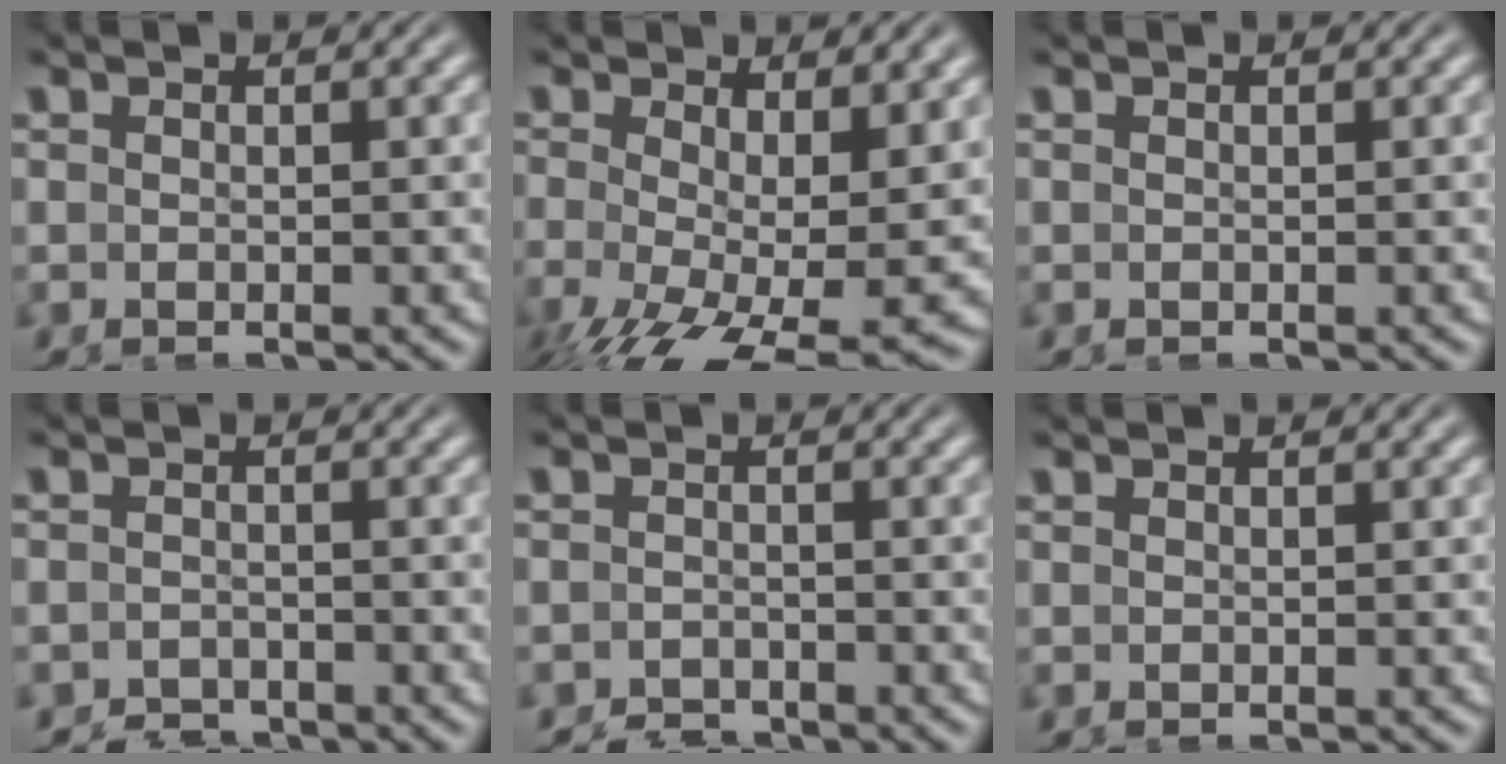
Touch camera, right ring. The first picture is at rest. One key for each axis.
{"total": 7.2, "fx": -4.4, "fy": 2.7, "fz": 5.1, "tx": -0.100, "ty": -0.063, "tz": -0.045}
{"total": 0.0}
{"total": 4.0, "fx": -3.7, "fy": 1.4, "fz": -0.1, "tx": 0.010, "ty": -0.021, "tz": -0.065}
{"total": 3.5, "fx": -3.4, "fy": 0.8, "fz": -0.3, "tx": 0.011, "ty": -0.020, "tz": -0.059}
{"total": 0.0}